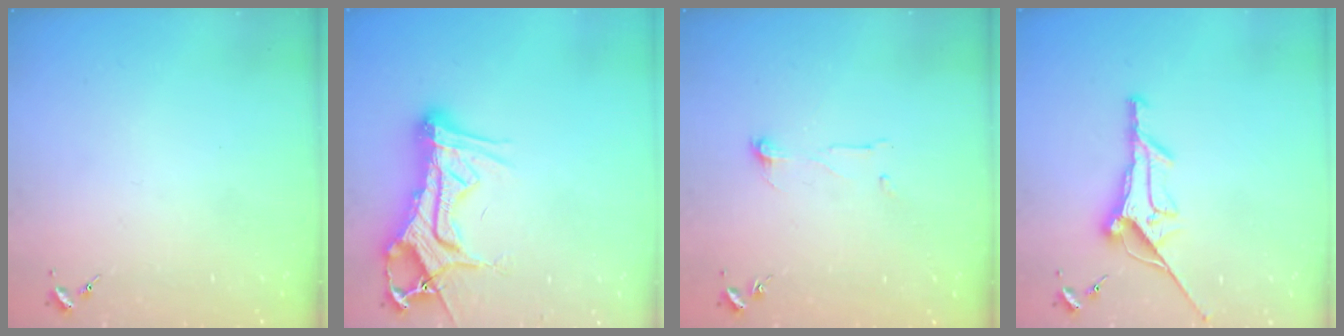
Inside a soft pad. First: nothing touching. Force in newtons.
{"total": 16.8, "press": 16.8, "slide": 1.4}
{"total": 4.0, "press": 4.0, "slide": 0.3}
{"total": 11.7, "press": 11.7, "slide": 0.8}